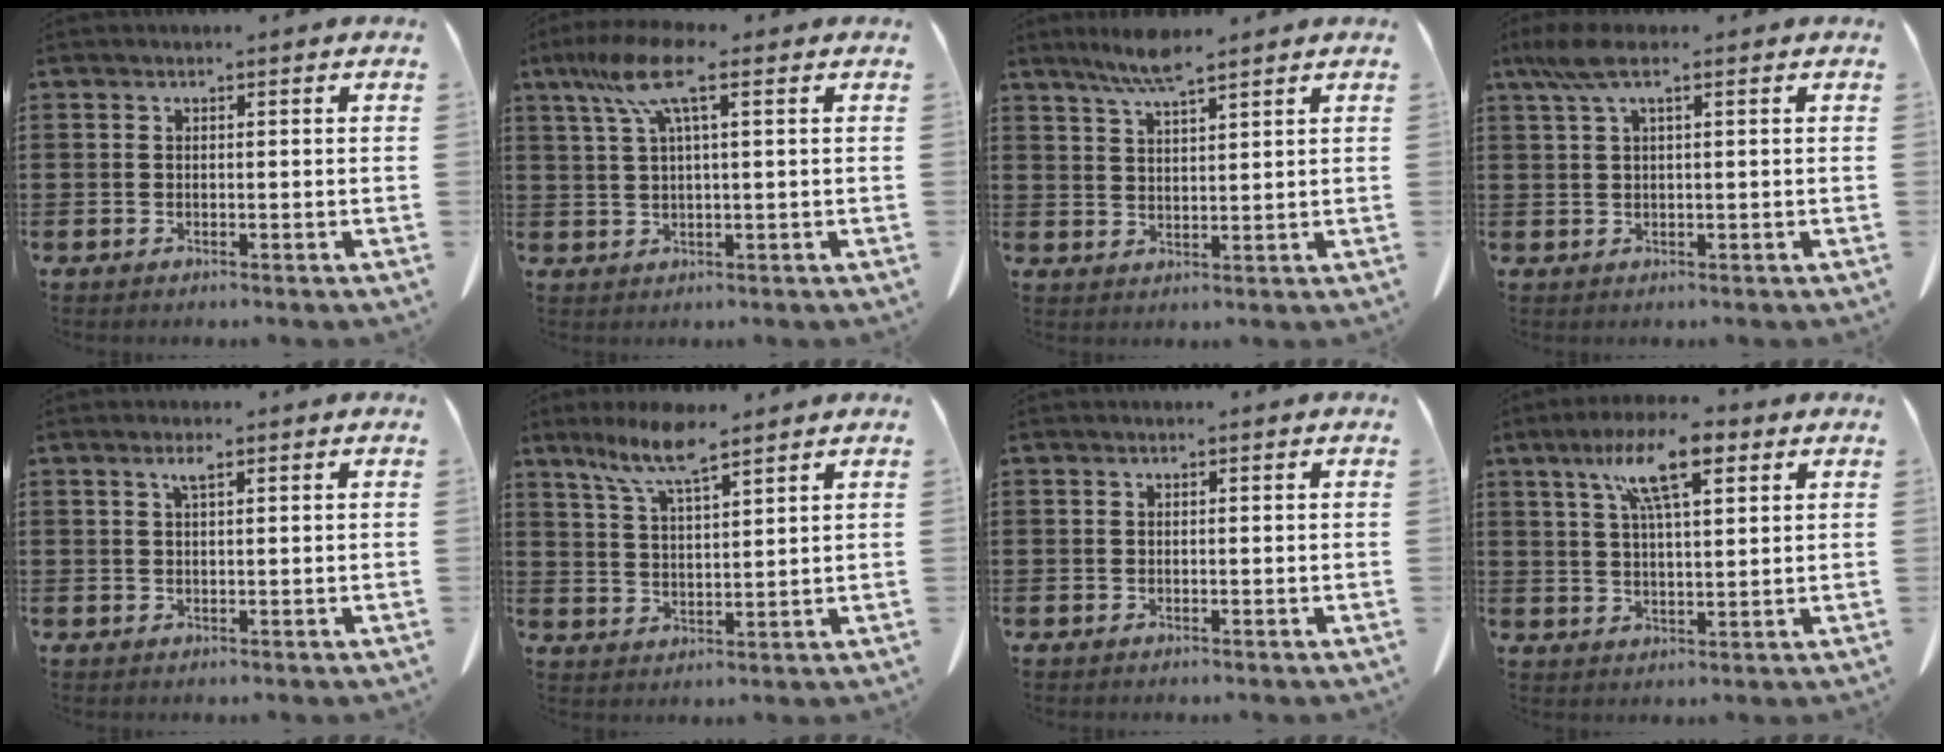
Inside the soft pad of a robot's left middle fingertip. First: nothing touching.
{"total": 8.0, "force": [3.4, 1.2, 7.2], "torque": [-0.160, 0.002, 0.055]}
{"total": 5.3, "force": [4.0, 0.4, 3.3], "torque": [-0.075, -0.003, 0.071]}
{"total": 4.3, "force": [1.5, 1.0, 3.9], "torque": [-0.084, 0.001, 0.025]}
{"total": 1.7, "force": [0.9, 0.4, 1.4], "torque": [-0.031, 0.003, 0.015]}
{"total": 8.2, "force": [6.0, 1.5, 5.4], "torque": [-0.120, -0.009, 0.107]}
{"total": 0.0}
{"total": 10.6, "force": [6.0, 2.6, 8.4], "torque": [-0.167, 0.002, 0.100]}